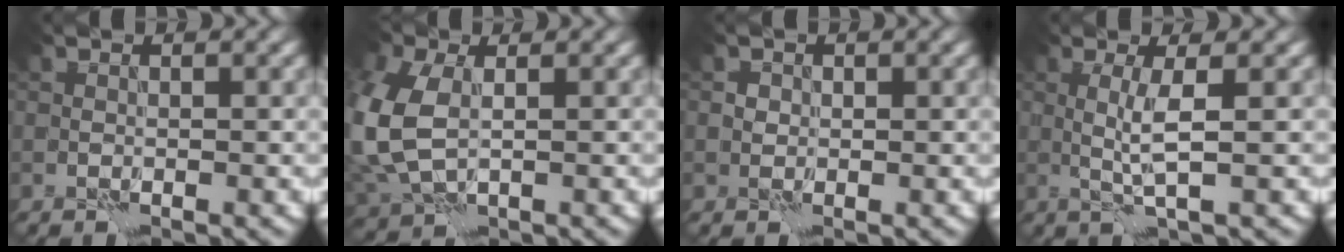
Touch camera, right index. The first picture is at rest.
{"total": 9.2, "force": [0.0, 6.2, 6.7], "torque": [-0.201, -0.011, 0.010]}
{"total": 1.0, "force": [0.2, 1.0, 0.2], "torque": [-0.003, 0.001, -0.001]}
{"total": 2.6, "force": [0.3, 0.2, 2.6], "torque": [-0.055, -0.001, 0.004]}